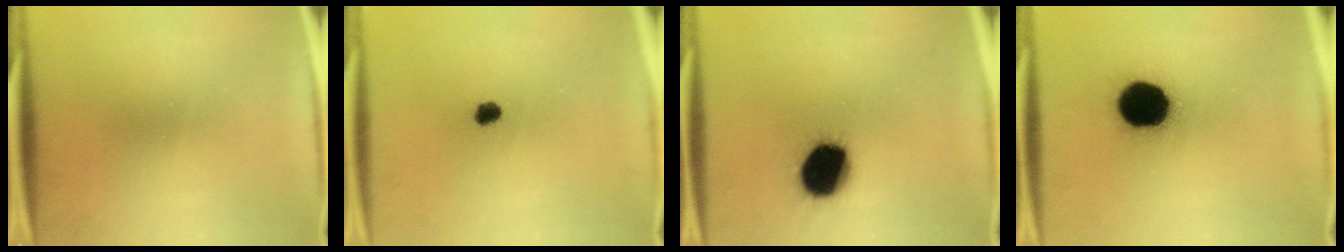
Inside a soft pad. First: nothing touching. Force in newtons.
{"total": 2.1}
{"total": 15.7}
{"total": 18.5}